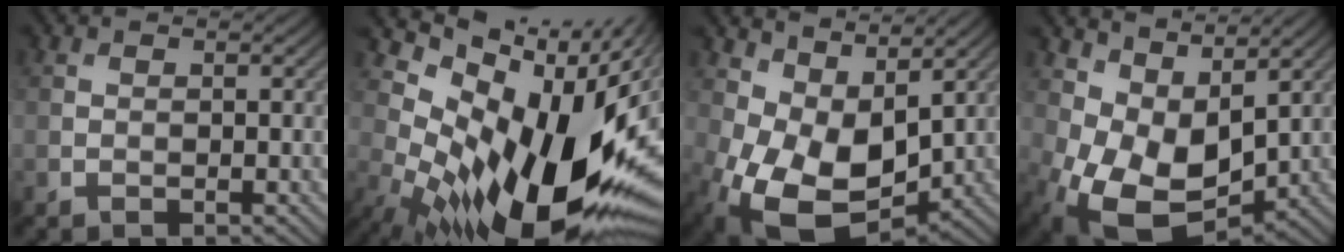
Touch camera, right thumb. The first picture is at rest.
{"total": 19.4, "force": [0.2, 10.6, 16.2], "torque": [-0.237, -0.024, 0.019]}
{"total": 11.3, "force": [0.5, 7.1, 8.8], "torque": [-0.192, -0.024, 0.015]}
{"total": 10.0, "force": [1.7, 6.2, 7.6], "torque": [-0.162, -0.023, 0.037]}